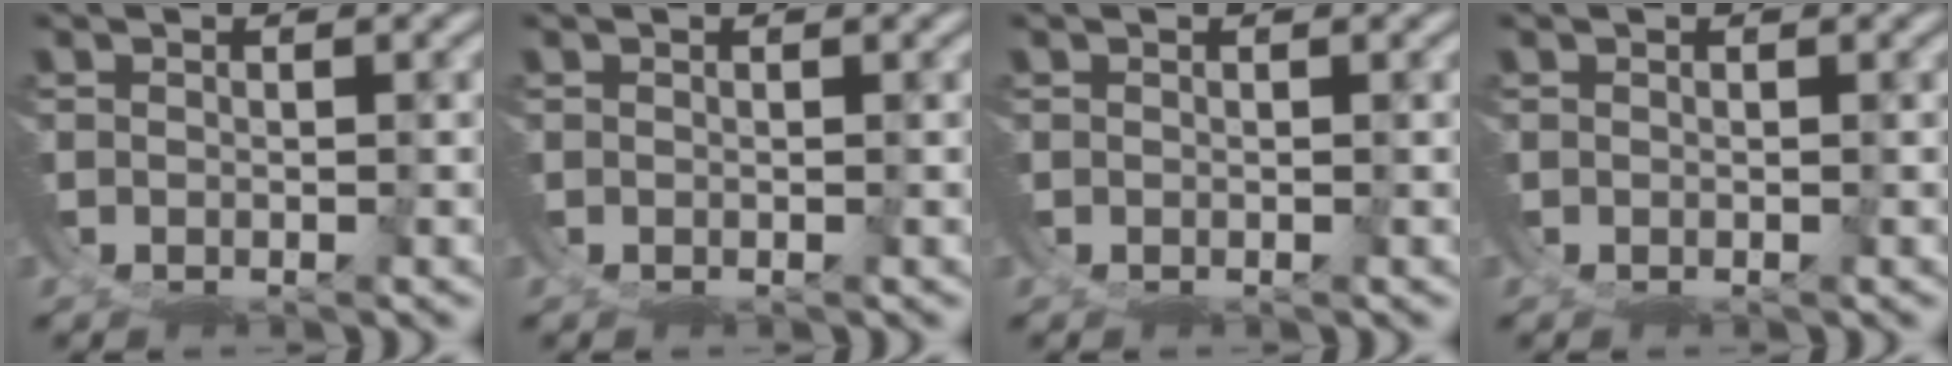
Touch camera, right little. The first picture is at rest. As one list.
[{"total": 0.0}, {"total": 0.0}, {"total": 0.0}]